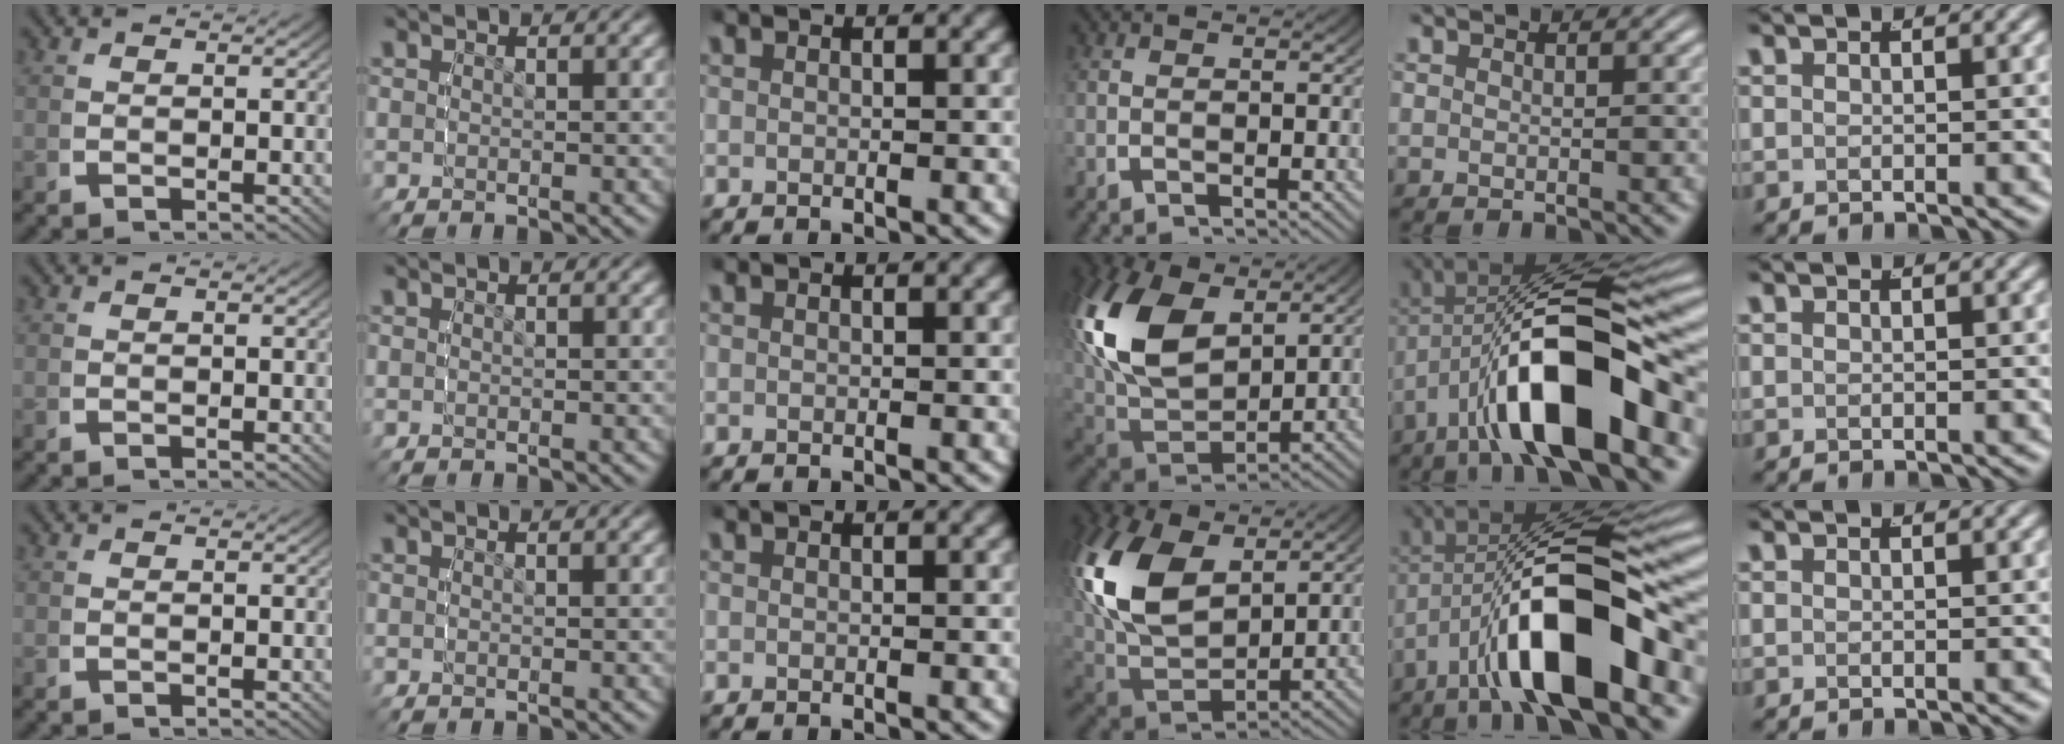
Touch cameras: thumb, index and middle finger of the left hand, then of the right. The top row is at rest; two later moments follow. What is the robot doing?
{"motion": "lift_and_place", "object": "markers"}